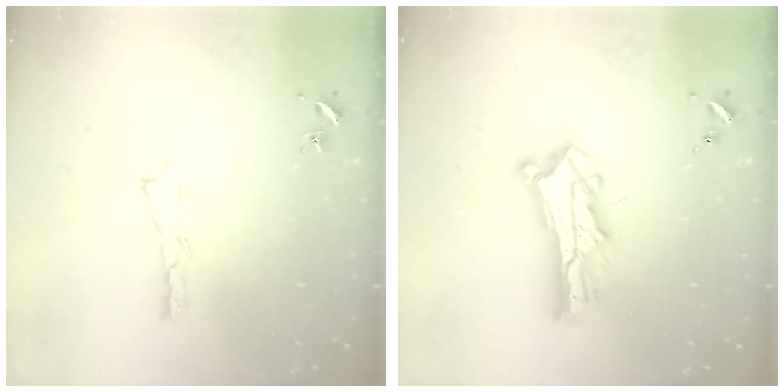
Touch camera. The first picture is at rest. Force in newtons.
{"total": 8.4, "press": 8.4, "slide": 0.8}